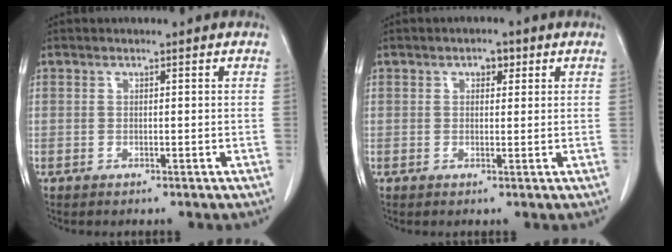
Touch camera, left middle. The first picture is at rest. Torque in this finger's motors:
{"motor_torque": [0.30, -0.24, -0.01, 0.00]}